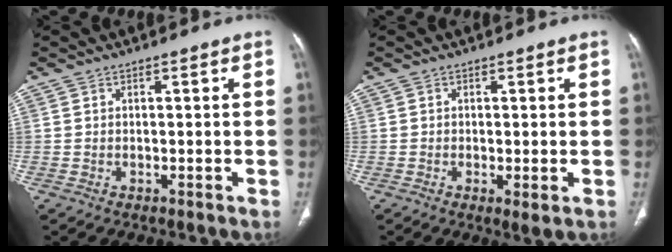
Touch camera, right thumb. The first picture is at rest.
{"total": 2.1, "force": [-0.4, 0.5, 2.0], "torque": [-0.041, -0.011, -0.006]}